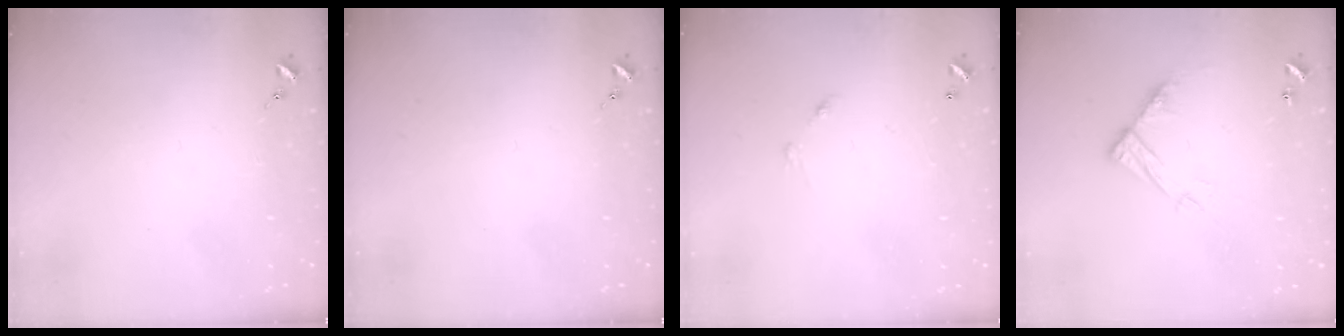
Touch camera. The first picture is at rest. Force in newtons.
{"total": 0.0}
{"total": 4.9, "press": 4.9, "slide": 0.3}
{"total": 11.1, "press": 11.0, "slide": 0.5}